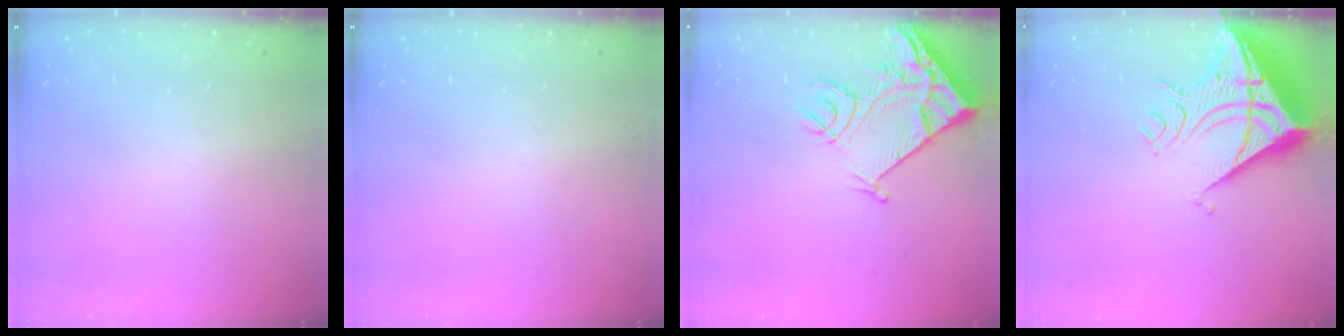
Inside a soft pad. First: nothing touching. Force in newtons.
{"total": 0.0}
{"total": 12.6, "press": 12.5, "slide": 1.5}
{"total": 14.2, "press": 14.1, "slide": 1.9}